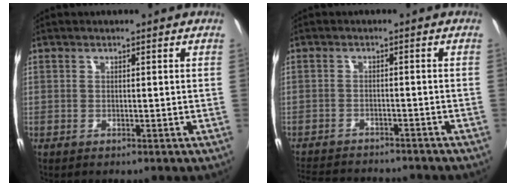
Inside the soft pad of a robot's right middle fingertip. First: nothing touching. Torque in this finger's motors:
{"motor_torque": [0.94, -1.20, 0.07, 0.02]}